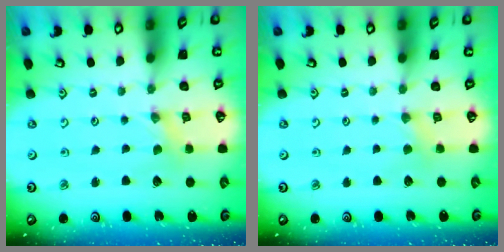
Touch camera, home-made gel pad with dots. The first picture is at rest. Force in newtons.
{"total": 1.6, "press": 1.6, "slide": 0.4}